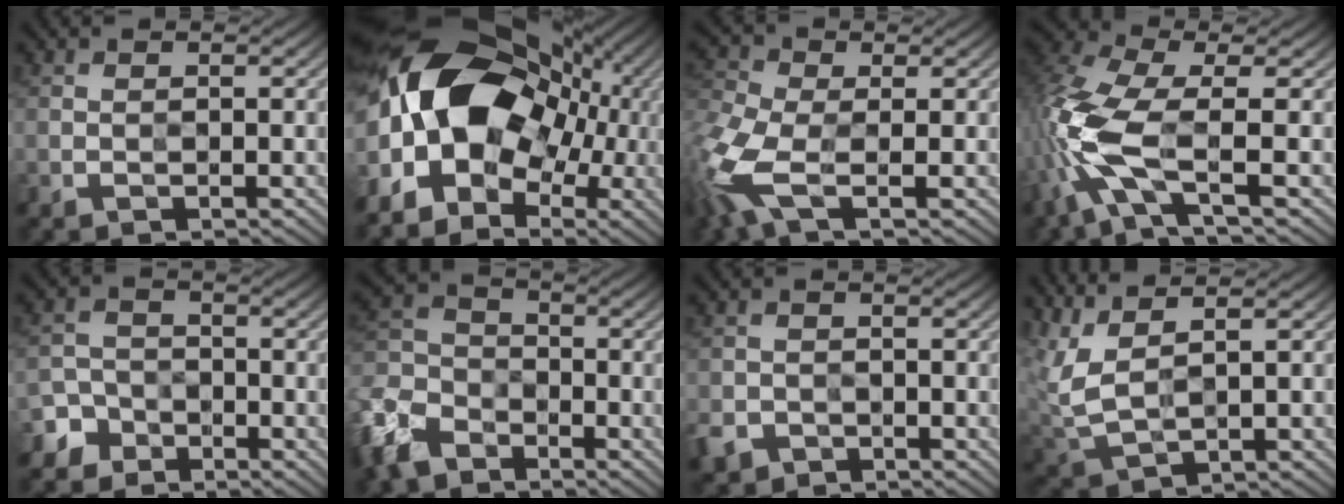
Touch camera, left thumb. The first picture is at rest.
{"total": 17.8, "force": [0.2, 12.9, 12.2], "torque": [-0.248, -0.001, 0.000]}
{"total": 9.8, "force": [-3.5, 4.5, 8.1], "torque": [-0.227, -0.016, -0.075]}
{"total": 11.1, "force": [-2.5, 4.1, 10.0], "torque": [-0.262, -0.006, -0.066]}
{"total": 4.5, "force": [-3.2, 3.1, 0.6], "torque": [-0.006, -0.001, -0.072]}
{"total": 10.5, "force": [-6.8, 6.2, 4.9], "torque": [-0.140, -0.017, -0.162]}
{"total": 3.3, "force": [-2.1, 2.4, 1.0], "torque": [-0.031, -0.007, -0.046]}
{"total": 6.9, "force": [3.5, 2.8, 5.3], "torque": [-0.155, -0.001, 0.074]}